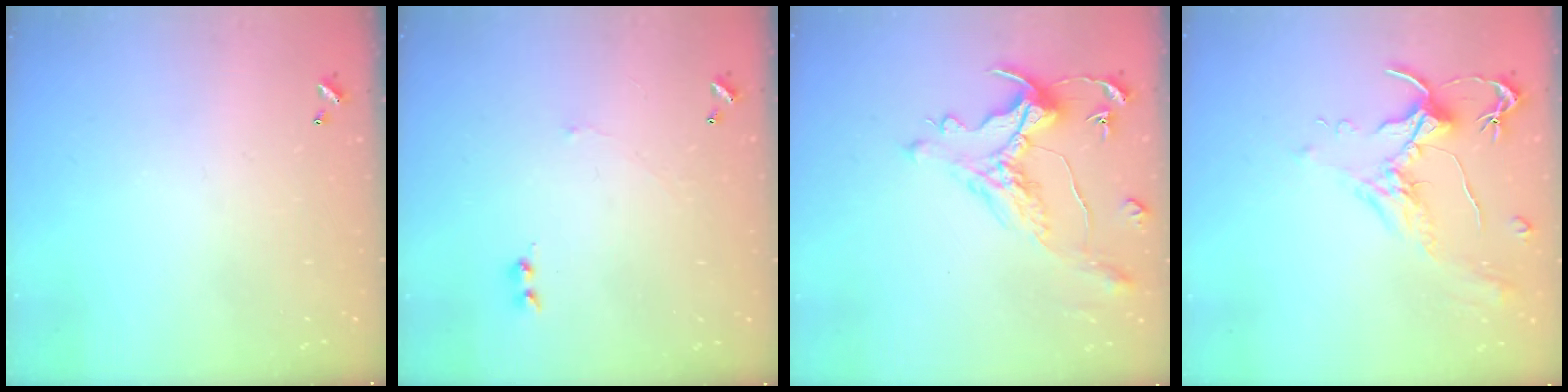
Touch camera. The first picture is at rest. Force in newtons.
{"total": 1.5, "press": 1.5, "slide": 0.5}
{"total": 1.0, "press": 0.3, "slide": 1.0}
{"total": 1.9, "press": 1.9, "slide": 0.6}